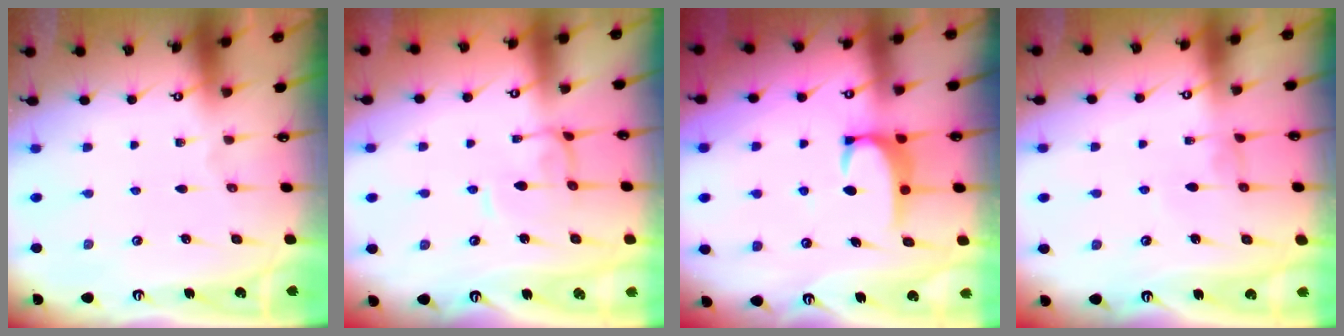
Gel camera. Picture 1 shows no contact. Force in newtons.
{"total": 0.7, "press": 0.5, "slide": 0.4}
{"total": 2.8, "press": 2.8, "slide": 0.3}
{"total": 0.0}